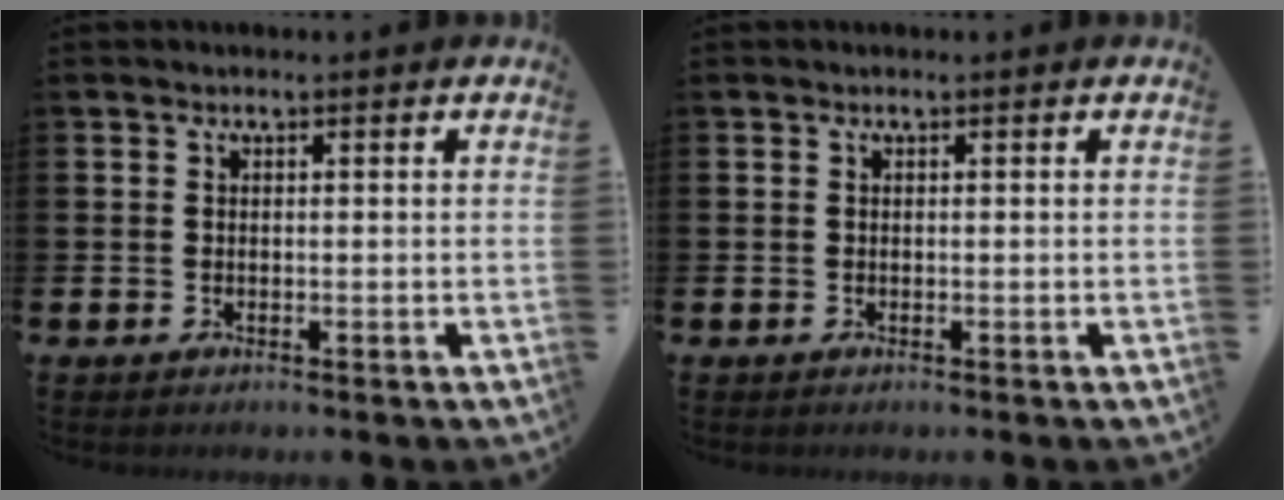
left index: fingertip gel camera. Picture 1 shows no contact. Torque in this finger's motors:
{"motor_torque": [-0.02, 0.02, 0.01, 0.00]}